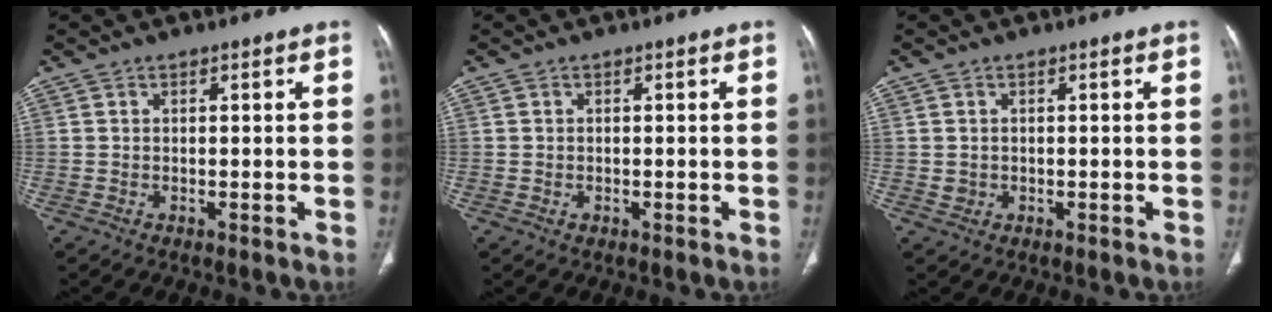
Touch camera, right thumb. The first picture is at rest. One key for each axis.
{"total": 0.6, "fx": -0.2, "fy": 0.5, "fz": 0.3, "tx": -0.005, "ty": 0.000, "tz": -0.001}
{"total": 1.3, "fx": -0.1, "fy": 1.2, "fz": 0.5, "tx": -0.007, "ty": 0.001, "tz": 0.004}